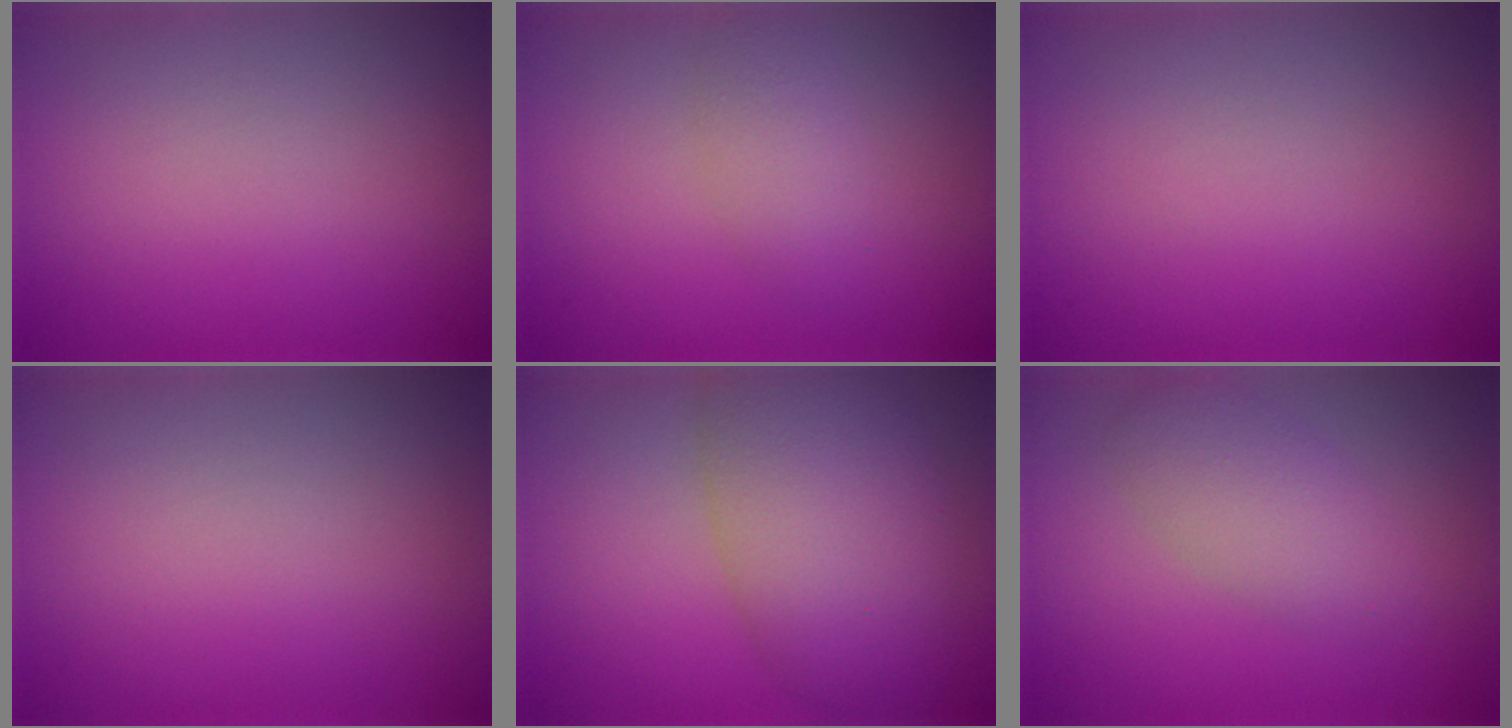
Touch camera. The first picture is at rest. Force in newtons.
{"total": 2.2, "press": 2.2, "slide": 0.1}
{"total": 0.0}
{"total": 0.0}
{"total": 8.5, "press": 8.5, "slide": 0.3}
{"total": 3.6, "press": 3.6, "slide": 0.1}